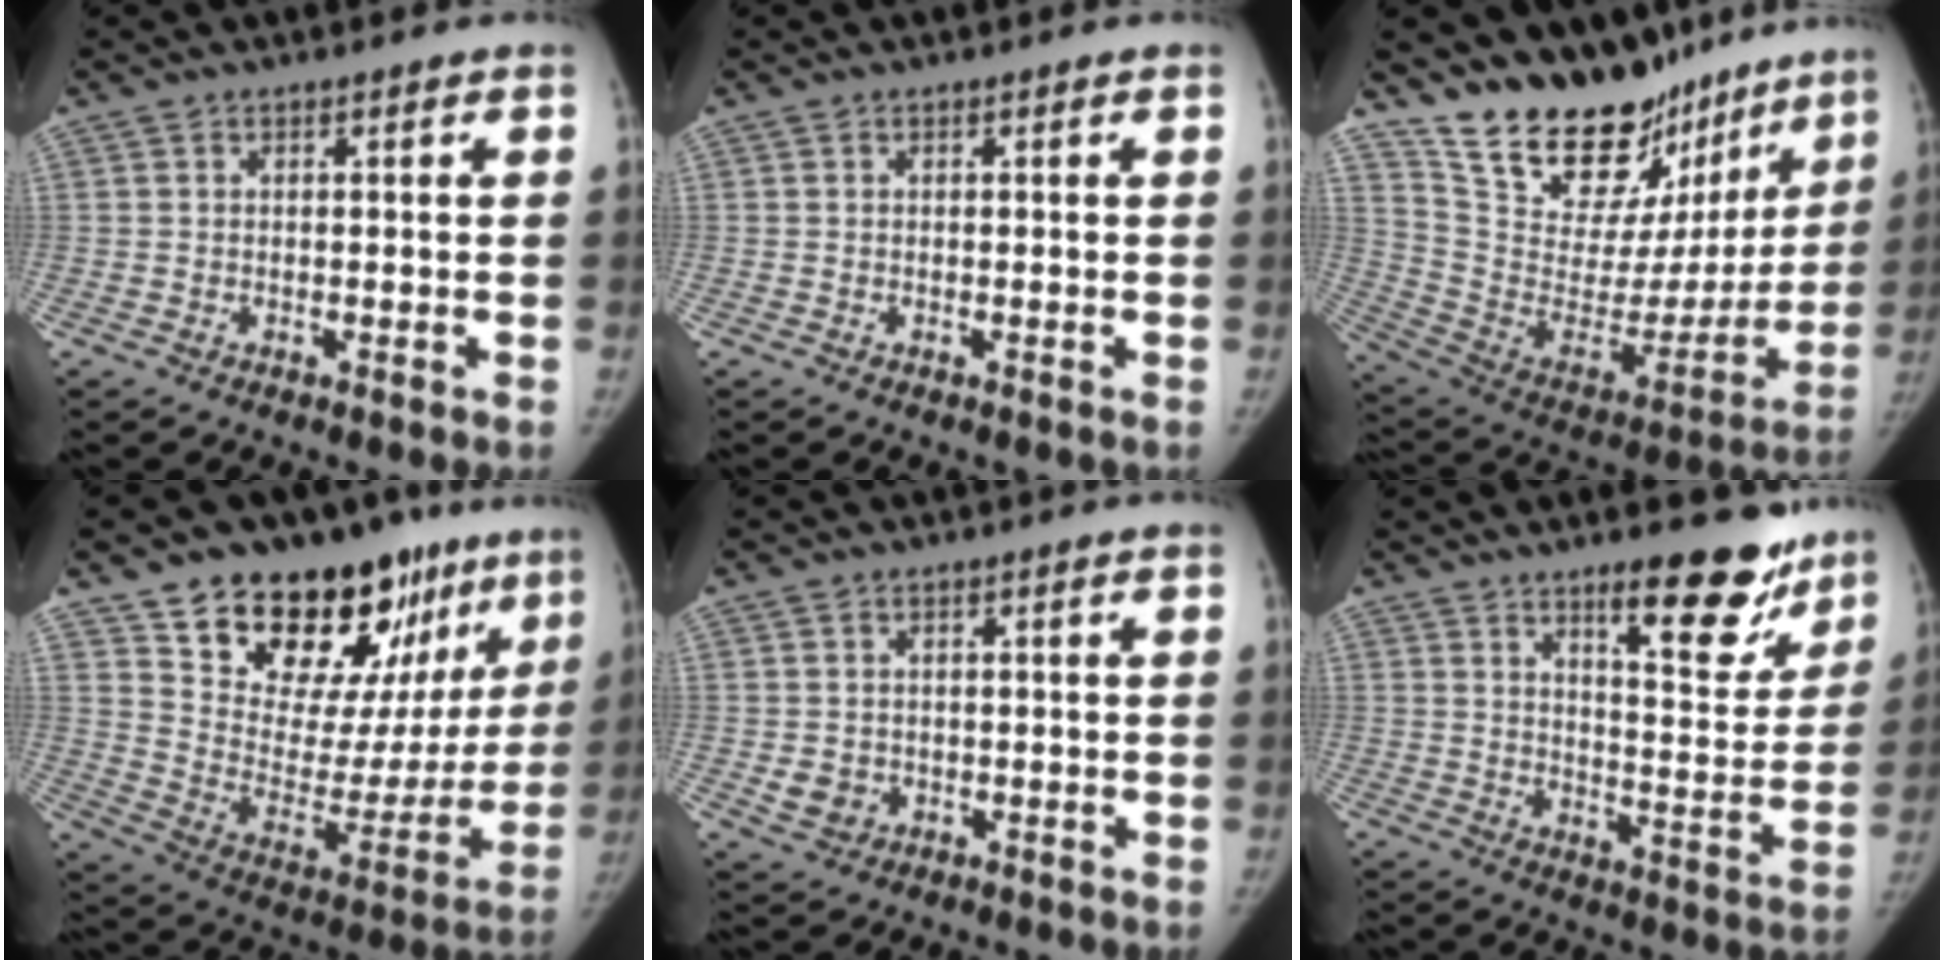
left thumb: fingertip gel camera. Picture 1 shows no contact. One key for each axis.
{"total": 0.0}
{"total": 24.5, "fx": 19.5, "fy": 11.4, "fz": 9.5, "tx": -0.110, "ty": -0.113, "tz": 0.312}
{"total": 28.0, "fx": 18.5, "fy": 13.7, "fz": 15.9, "tx": -0.189, "ty": -0.078, "tz": 0.284}
{"total": 3.0, "fx": -0.4, "fy": 2.7, "fz": 1.2, "tx": -0.014, "ty": 0.000, "tz": 0.003}
{"total": 14.5, "fx": 10.1, "fy": 4.6, "fz": 9.4, "tx": -0.078, "ty": -0.073, "tz": 0.148}